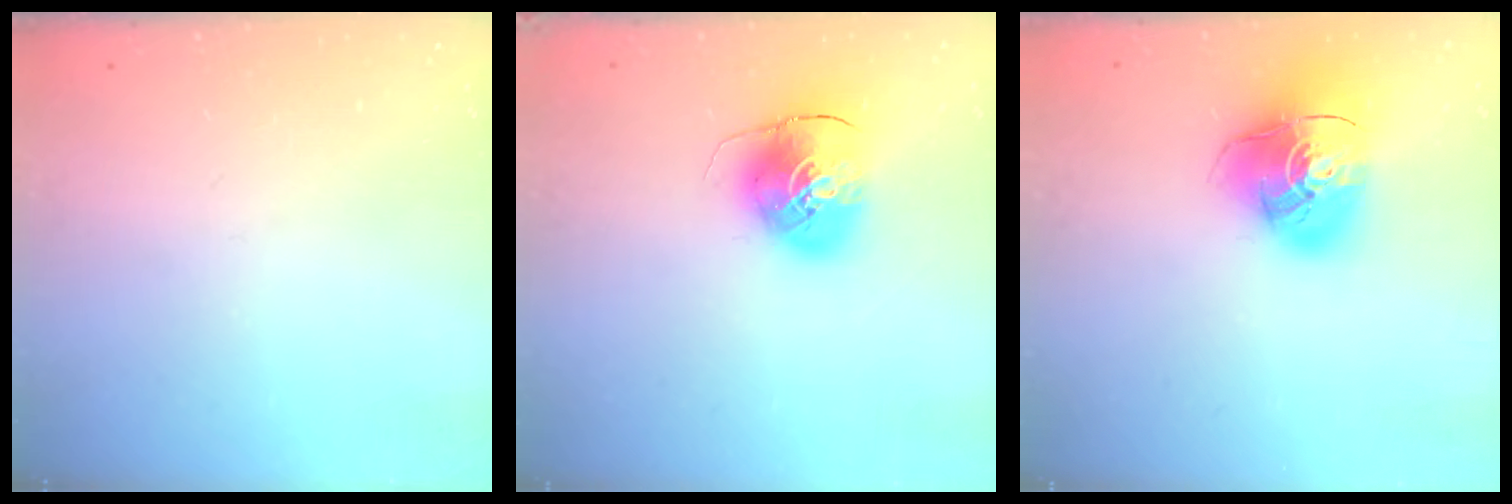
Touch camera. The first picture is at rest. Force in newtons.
{"total": 10.4, "press": 10.2, "slide": 1.8}
{"total": 17.3, "press": 17.2, "slide": 2.0}